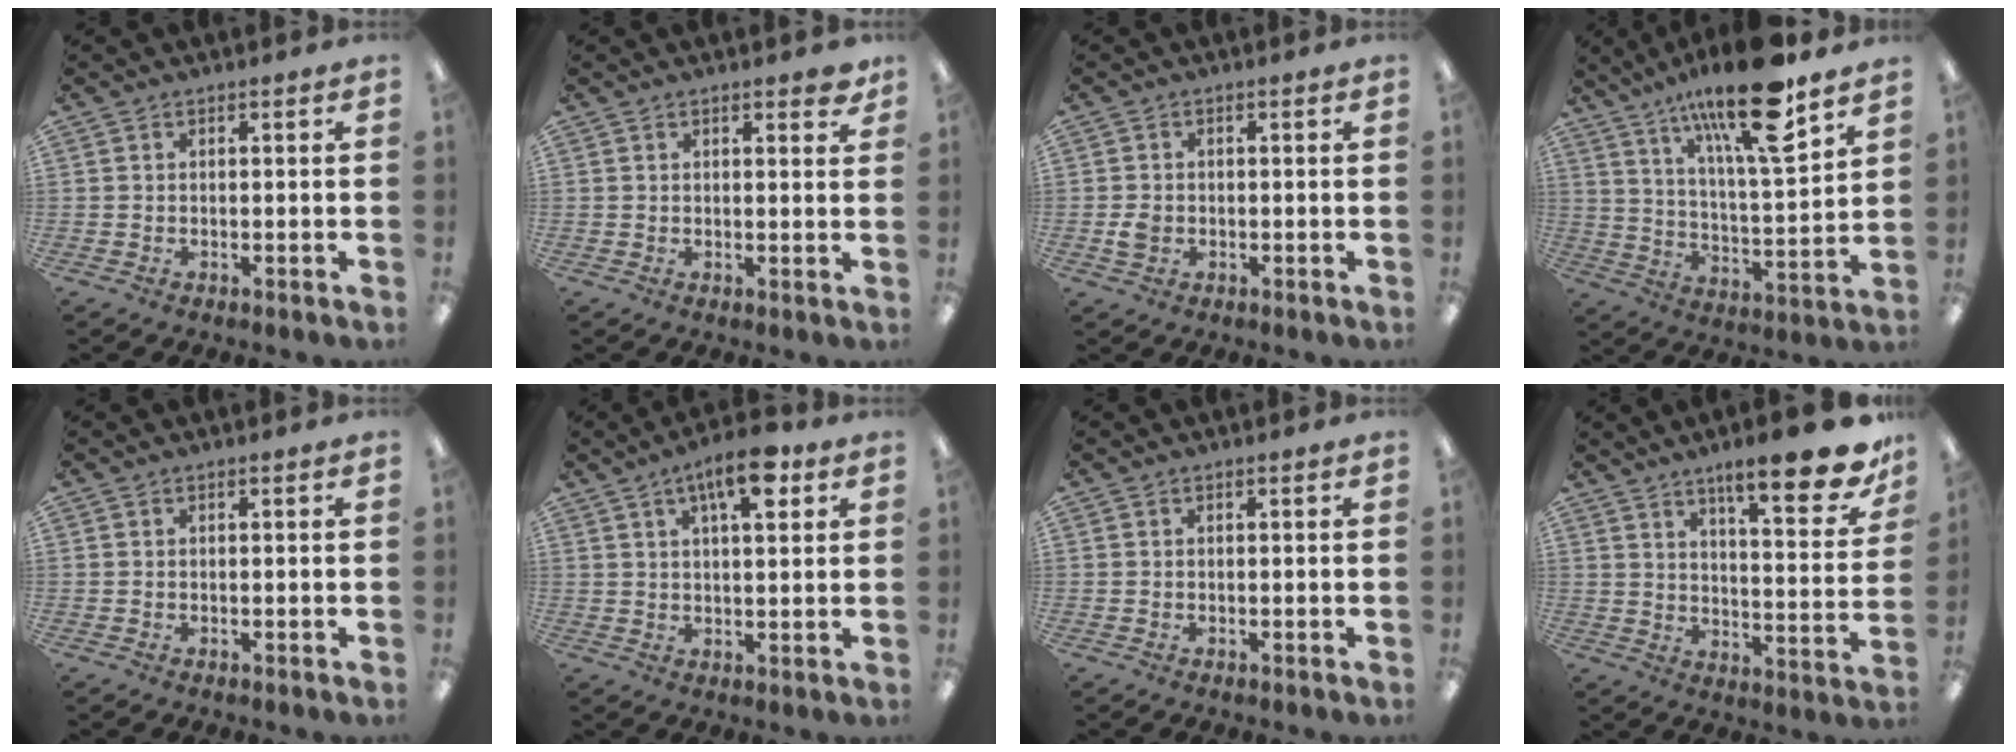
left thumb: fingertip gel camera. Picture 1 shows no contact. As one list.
[{"total": 2.5, "force": [1.9, 0.7, 1.5], "torque": [-0.008, -0.008, 0.028]}, {"total": 2.3, "force": [-0.4, 1.9, 1.3], "torque": [-0.015, 0.001, -0.010]}, {"total": 20.2, "force": [14.2, 4.5, 13.7], "torque": [-0.237, -0.077, 0.229]}, {"total": 0.0}, {"total": 9.9, "force": [5.2, 3.6, 7.6], "torque": [-0.106, -0.015, 0.082]}, {"total": 0.0}, {"total": 16.4, "force": [11.5, 3.9, 11.0], "torque": [-0.152, -0.074, 0.180]}]